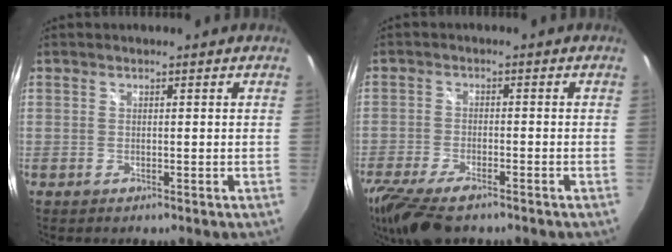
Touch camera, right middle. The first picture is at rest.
{"total": 12.7, "force": [-9.6, 4.0, 7.4], "torque": [-0.176, -0.053, -0.171]}